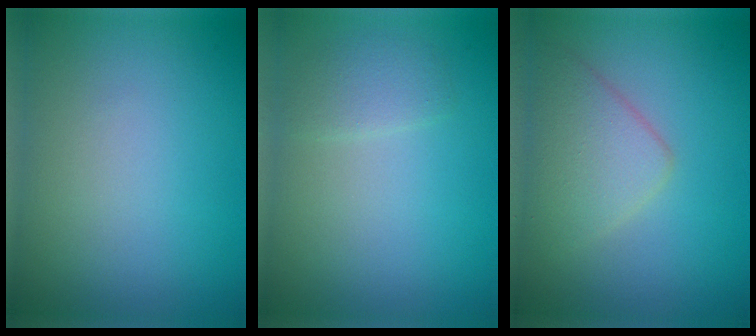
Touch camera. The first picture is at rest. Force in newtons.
{"total": 1.5, "press": 1.5, "slide": 0.0}
{"total": 3.8, "press": 3.8, "slide": 0.1}